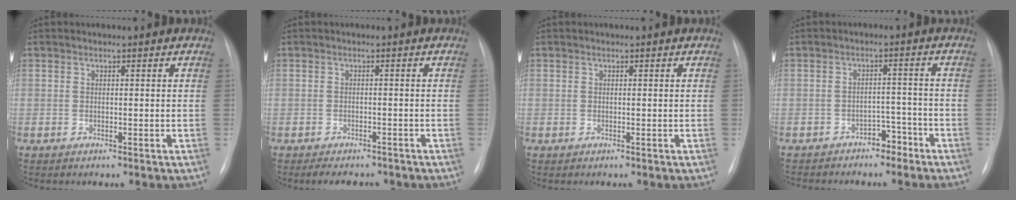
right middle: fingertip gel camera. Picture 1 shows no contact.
{"total": 5.7, "force": [-4.8, 2.3, 2.1], "torque": [-0.029, -0.002, -0.058]}
{"total": 0.0}
{"total": 5.3, "force": [-4.3, 2.6, 1.7], "torque": [-0.024, 0.018, -0.060]}